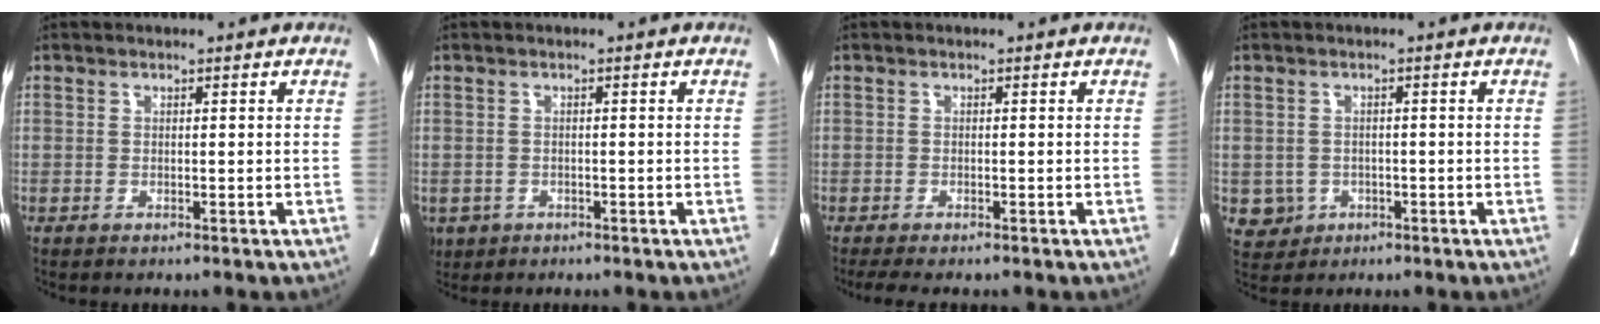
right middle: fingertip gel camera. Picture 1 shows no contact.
{"total": 3.6, "force": [-2.0, 2.9, 0.8], "torque": [-0.013, 0.000, -0.030]}
{"total": 4.0, "force": [-3.3, 0.8, 2.1], "torque": [-0.028, -0.011, -0.051]}
{"total": 3.8, "force": [-1.2, 3.6, 0.5], "torque": [-0.004, 0.005, -0.013]}